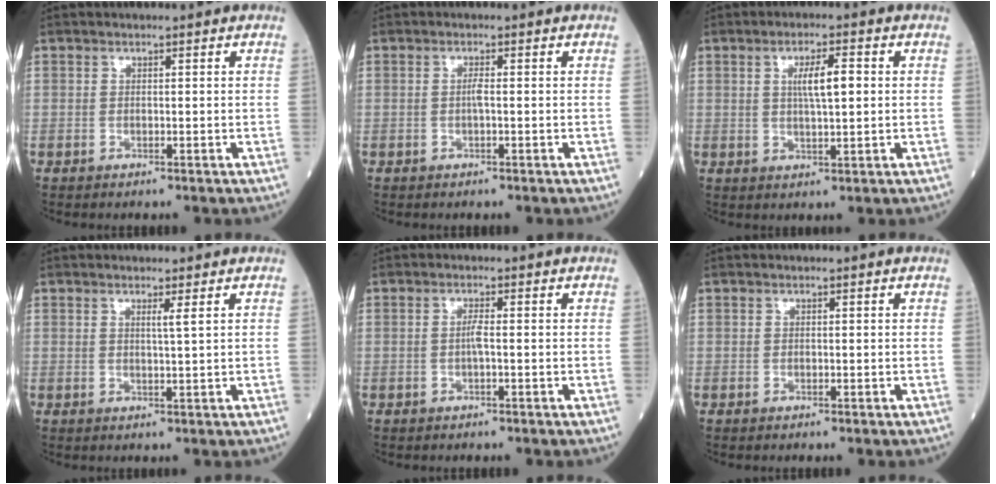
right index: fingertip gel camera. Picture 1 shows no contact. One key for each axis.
{"total": 1.0, "fx": -0.1, "fy": 0.0, "fz": 1.0, "tx": -0.021, "ty": 0.000, "tz": -0.003}
{"total": 5.0, "fx": 1.0, "fy": 0.9, "fz": 4.9, "tx": -0.086, "ty": 0.005, "tz": 0.017}
{"total": 1.3, "fx": 0.7, "fy": -0.5, "fz": 1.0, "tx": -0.025, "ty": -0.008, "tz": 0.013}
{"total": 1.4, "fx": -0.2, "fy": 0.0, "fz": 1.4, "tx": -0.028, "ty": 0.001, "tz": -0.004}
{"total": 0.0}